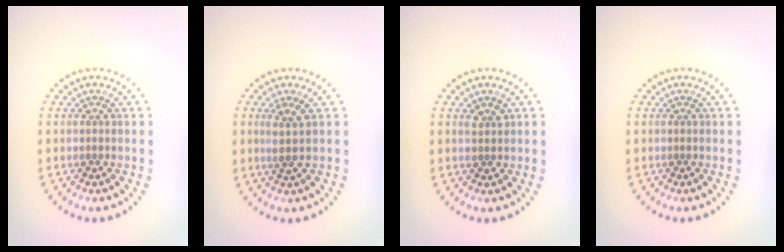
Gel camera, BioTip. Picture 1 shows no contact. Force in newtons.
{"total": 1.7, "press": 1.4, "slide": 1.0}
{"total": 1.2, "press": 1.2, "slide": 0.1}
{"total": 0.0}